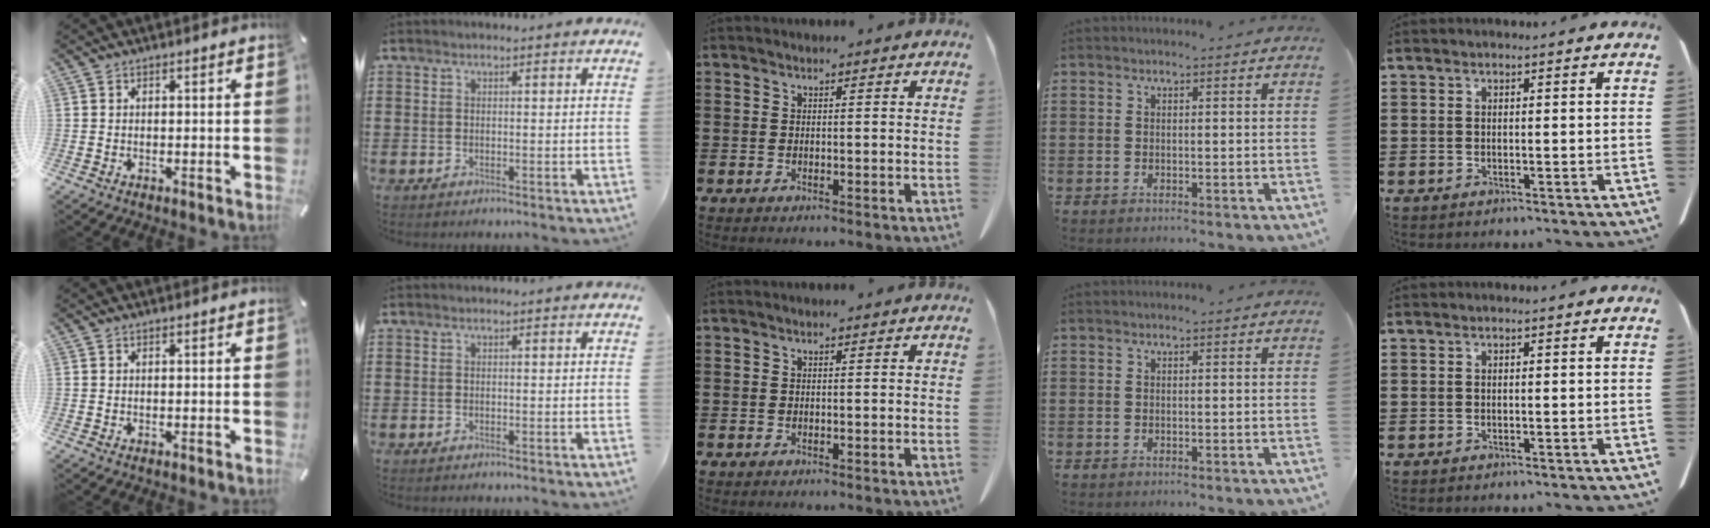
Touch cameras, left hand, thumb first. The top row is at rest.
{}